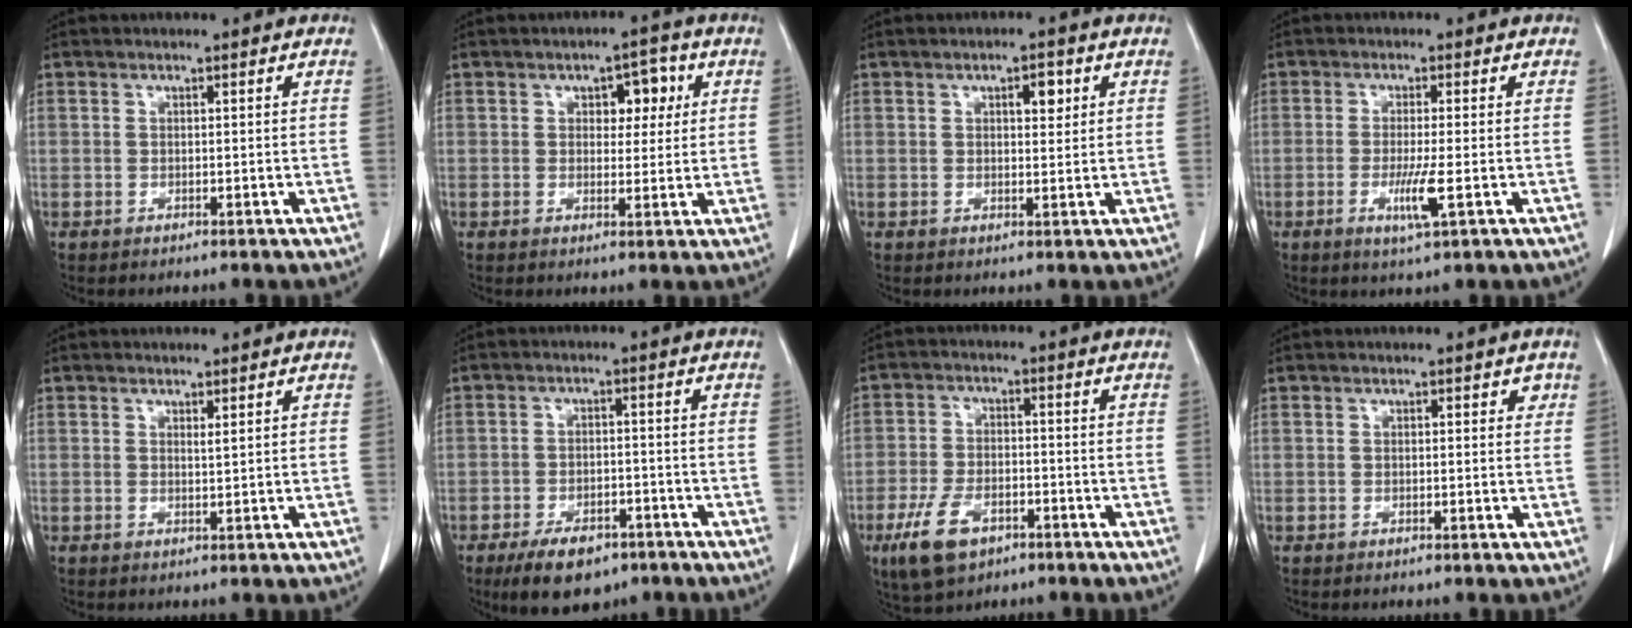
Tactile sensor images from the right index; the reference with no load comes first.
{"total": 4.6, "force": [1.5, 2.6, 3.4], "torque": [-0.041, 0.013, 0.021]}
{"total": 2.9, "force": [1.2, 1.2, 2.4], "torque": [-0.035, 0.000, 0.017]}
{"total": 4.5, "force": [-1.4, -0.2, 4.3], "torque": [-0.084, -0.012, -0.025]}
{"total": 0.7, "force": [0.5, 0.0, 0.5], "torque": [-0.009, -0.007, 0.010]}
{"total": 8.2, "force": [-5.7, 4.0, 4.4], "torque": [-0.076, -0.003, -0.088]}
{"total": 8.1, "force": [-4.4, 4.4, 5.3], "torque": [-0.115, -0.005, -0.072]}
{"total": 1.2, "force": [0.5, 0.8, 0.7], "torque": [0.000, 0.001, 0.002]}